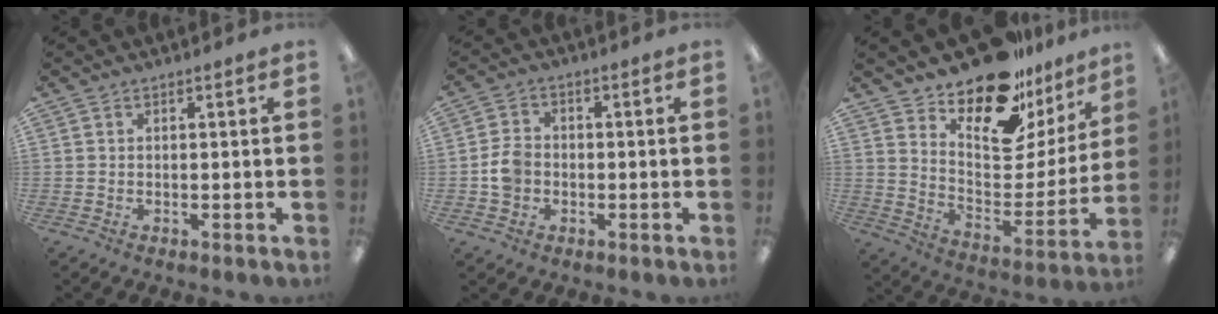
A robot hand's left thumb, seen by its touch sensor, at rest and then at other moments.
{"total": 5.4, "force": [-1.0, 4.5, 2.7], "torque": [-0.055, 0.010, -0.017]}
{"total": 19.6, "force": [16.3, 7.1, 8.3], "torque": [-0.126, -0.130, 0.280]}